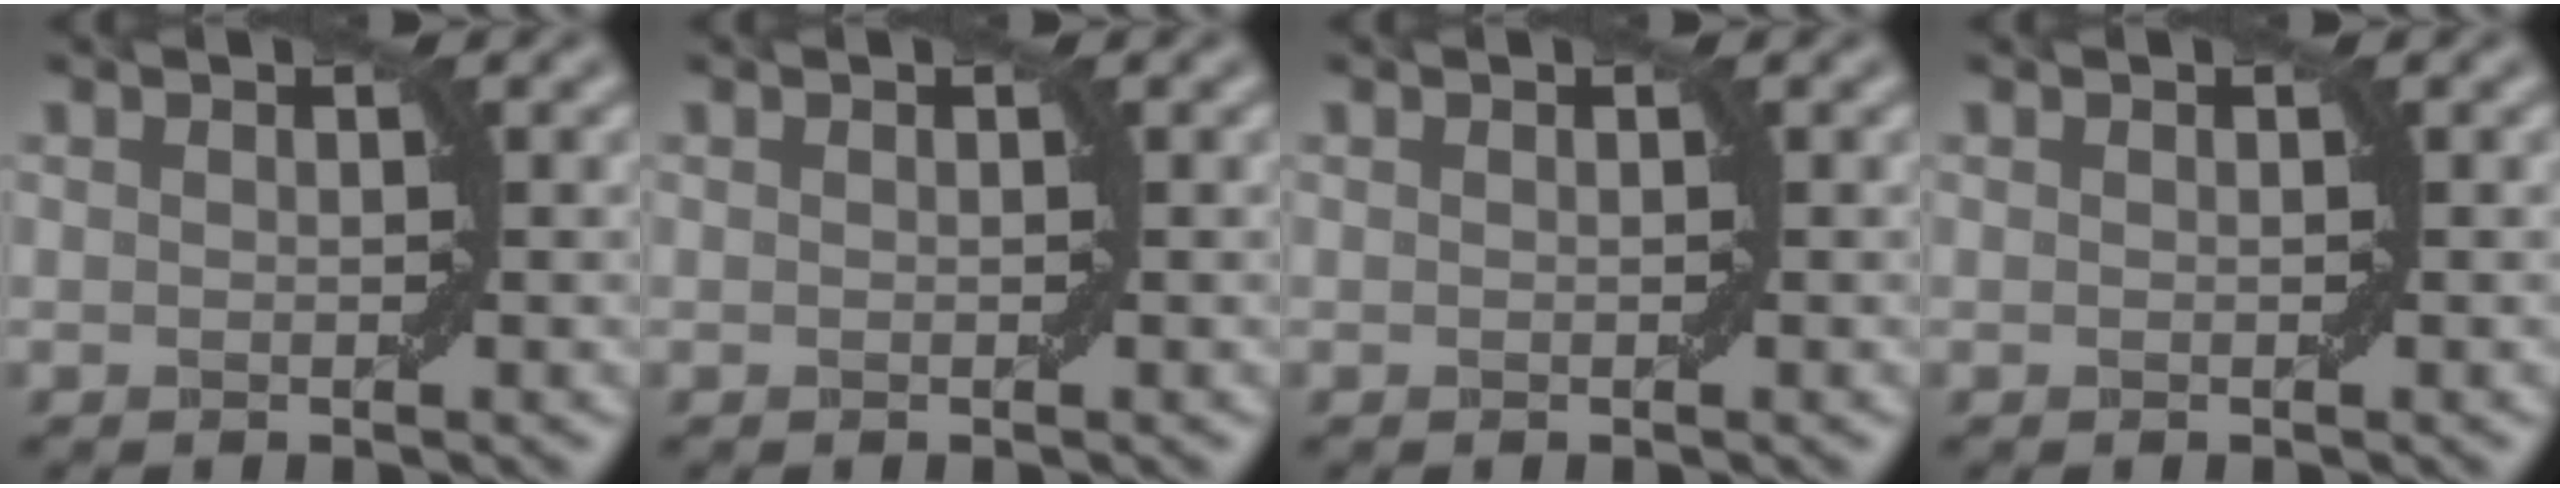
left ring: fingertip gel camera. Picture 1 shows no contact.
{"total": 0.0}
{"total": 0.0}
{"total": 0.0}